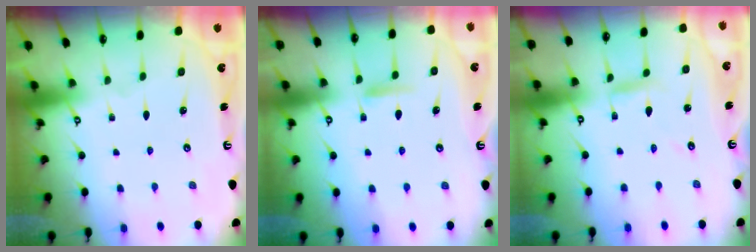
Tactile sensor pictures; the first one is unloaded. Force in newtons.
{"total": 6.2, "press": 6.2, "slide": 0.7}
{"total": 3.1, "press": 3.1, "slide": 0.2}